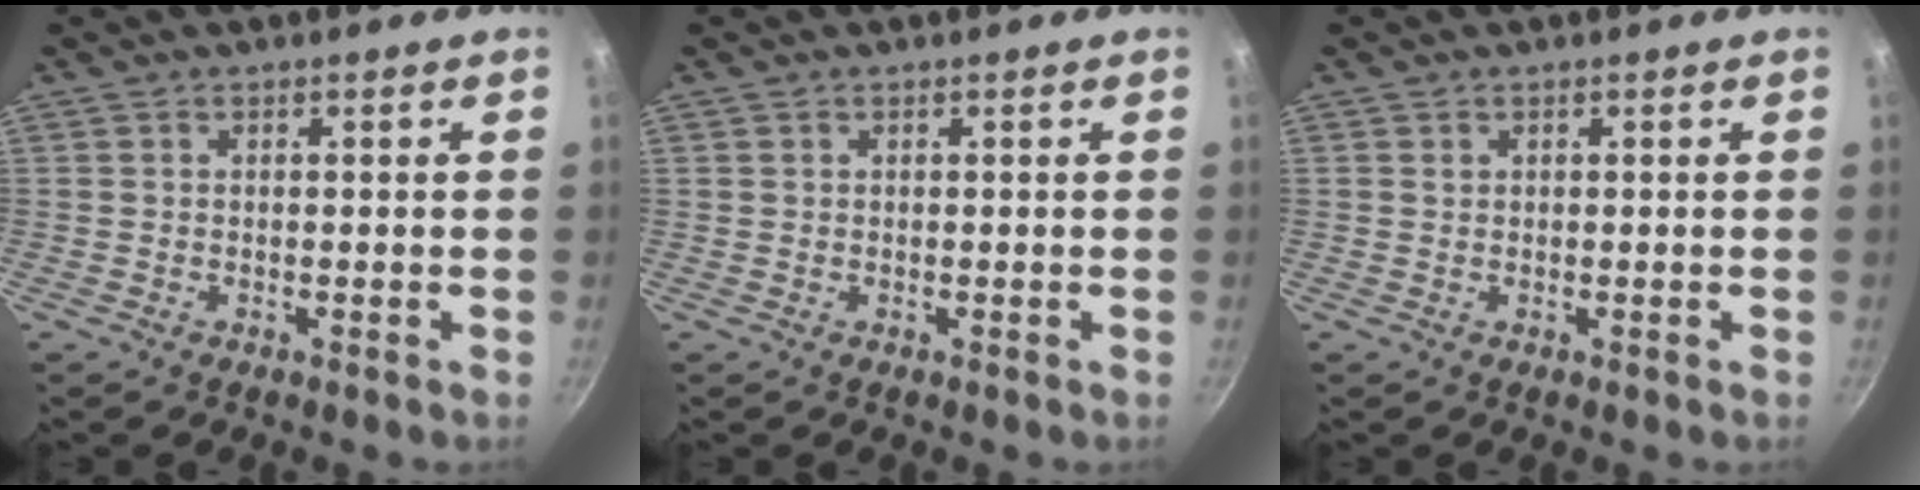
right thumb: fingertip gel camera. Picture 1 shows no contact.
{"total": 0.0}
{"total": 0.5, "force": [0.2, 0.4, 0.1], "torque": [-0.001, 0.001, 0.004]}